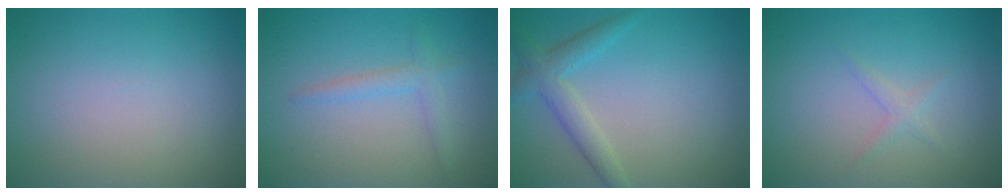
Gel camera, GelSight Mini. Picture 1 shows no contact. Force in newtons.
{"total": 1.8, "press": 1.8, "slide": 0.1}
{"total": 3.0, "press": 3.0, "slide": 0.3}
{"total": 1.1, "press": 1.1, "slide": 0.1}